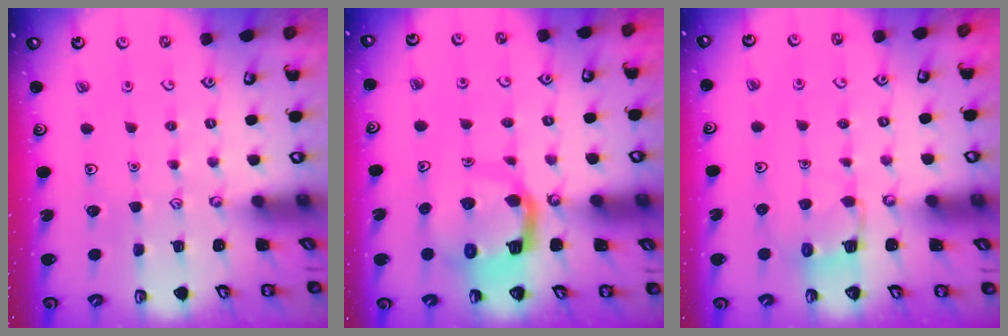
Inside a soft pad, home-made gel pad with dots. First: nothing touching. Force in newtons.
{"total": 11.0, "press": 10.9, "slide": 1.3}
{"total": 4.3, "press": 4.3, "slide": 0.3}